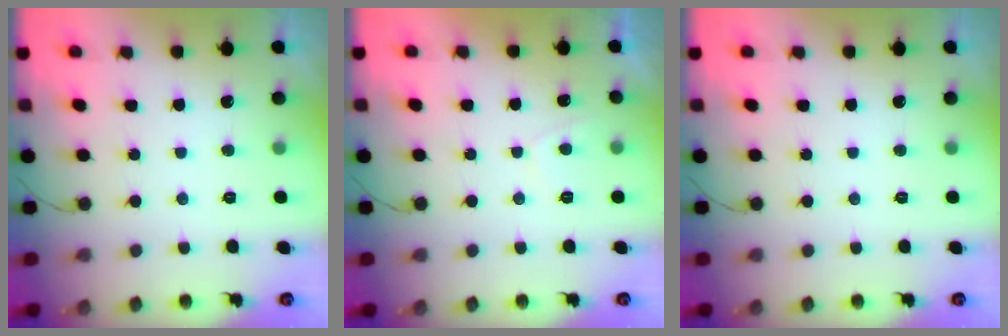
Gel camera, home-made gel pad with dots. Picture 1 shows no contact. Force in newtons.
{"total": 1.0, "press": 0.8, "slide": 0.6}
{"total": 0.0}